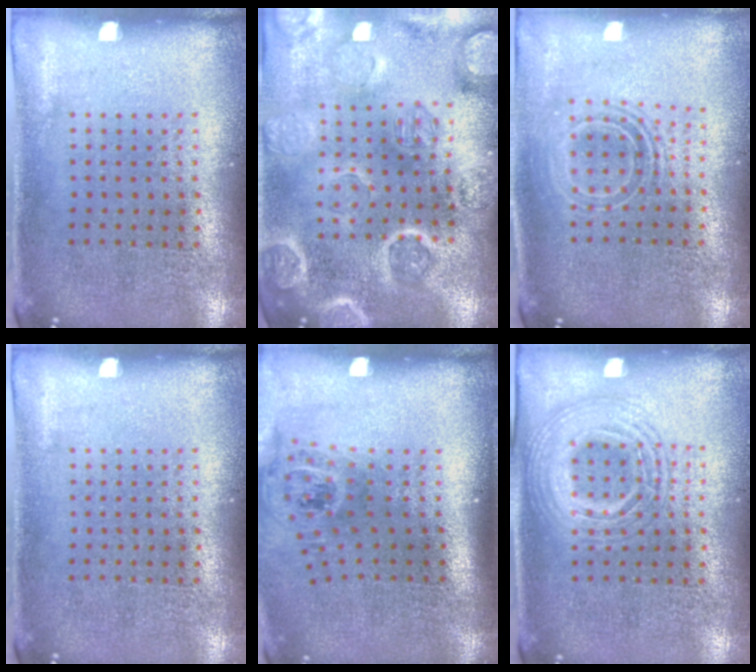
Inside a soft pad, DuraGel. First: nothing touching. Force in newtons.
{"total": 4.2, "press": 3.9, "slide": 1.6}
{"total": 1.8, "press": 1.4, "slide": 1.2}
{"total": 0.0}
{"total": 1.8, "press": 1.3, "slide": 1.3}
{"total": 2.6, "press": 2.6, "slide": 0.2}